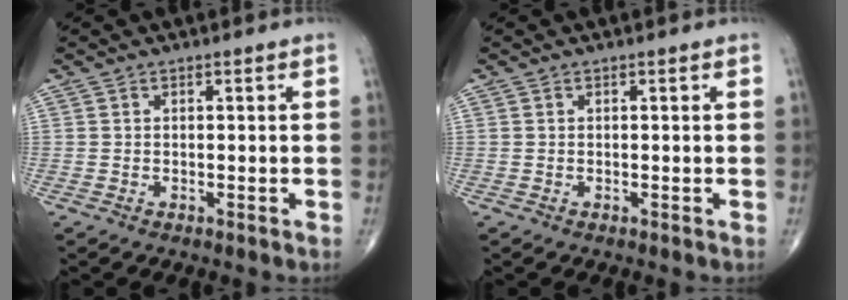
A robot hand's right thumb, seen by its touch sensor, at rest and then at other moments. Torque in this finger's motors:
{"motor_torque": [0.01, 0.01, -0.03, 0.03, 0.00]}